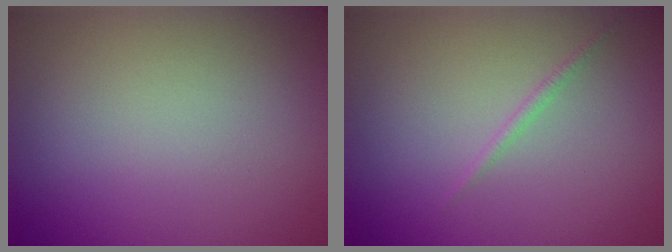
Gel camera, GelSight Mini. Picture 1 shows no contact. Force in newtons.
{"total": 0.7, "press": 0.7, "slide": 0.0}